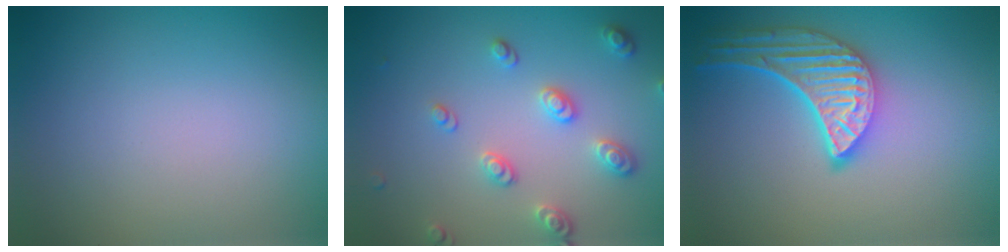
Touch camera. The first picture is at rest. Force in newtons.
{"total": 2.9, "press": 2.7, "slide": 1.0}
{"total": 5.4, "press": 4.3, "slide": 3.4}